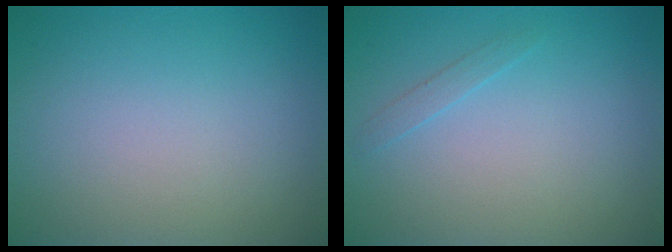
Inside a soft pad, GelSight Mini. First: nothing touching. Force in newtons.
{"total": 0.7, "press": 0.7, "slide": 0.0}